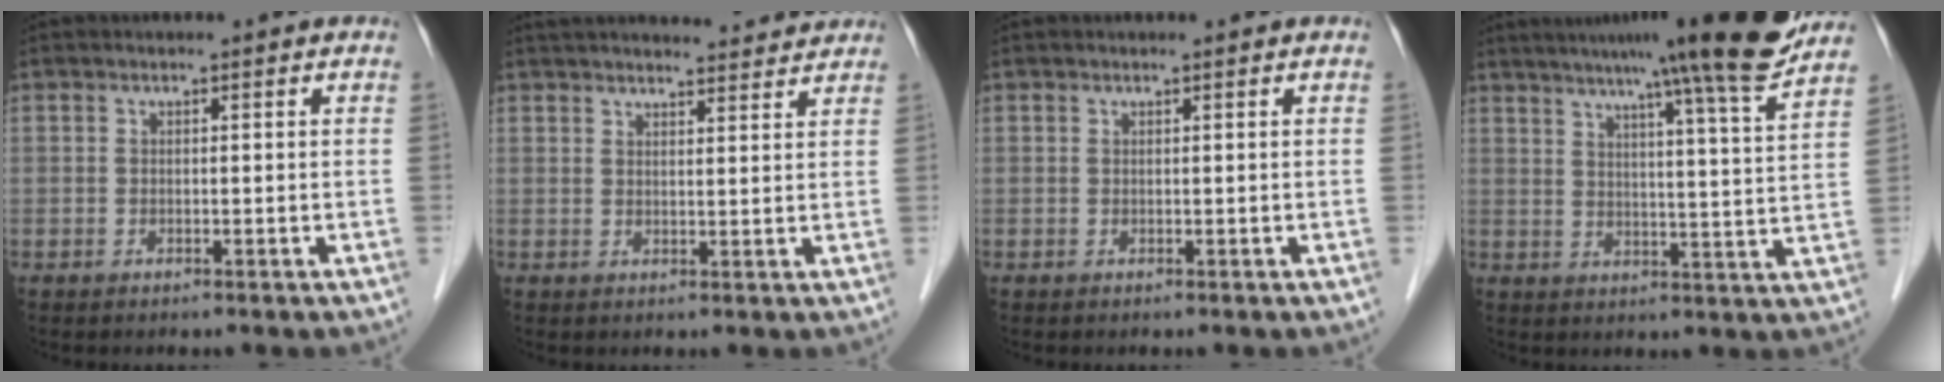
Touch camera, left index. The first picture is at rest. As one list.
[{"total": 13.8, "force": [13.0, 2.2, 4.1], "torque": [-0.054, 0.033, 0.174]}, {"total": 0.0}, {"total": 16.4, "force": [13.3, -1.6, 9.4], "torque": [-0.142, -0.016, 0.165]}]